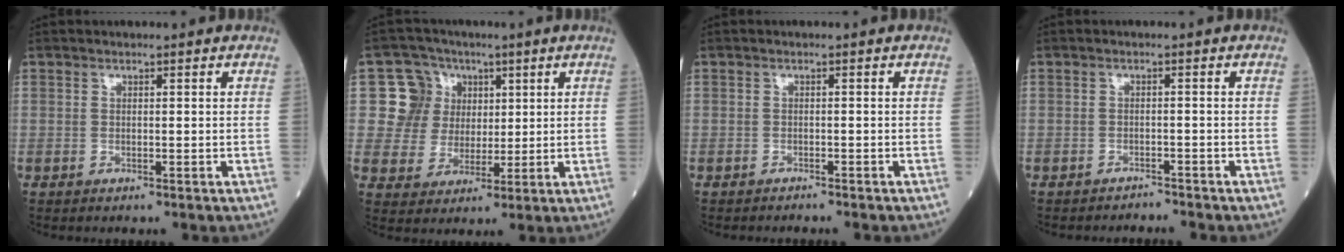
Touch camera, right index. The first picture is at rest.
{"total": 7.8, "force": [2.2, 7.5, 0.4], "torque": [-0.005, 0.025, 0.041]}
{"total": 2.2, "force": [-2.1, 0.4, 0.7], "torque": [-0.015, -0.002, -0.023]}
{"total": 1.8, "force": [-1.7, 0.0, -0.8], "torque": [0.017, -0.008, -0.025]}